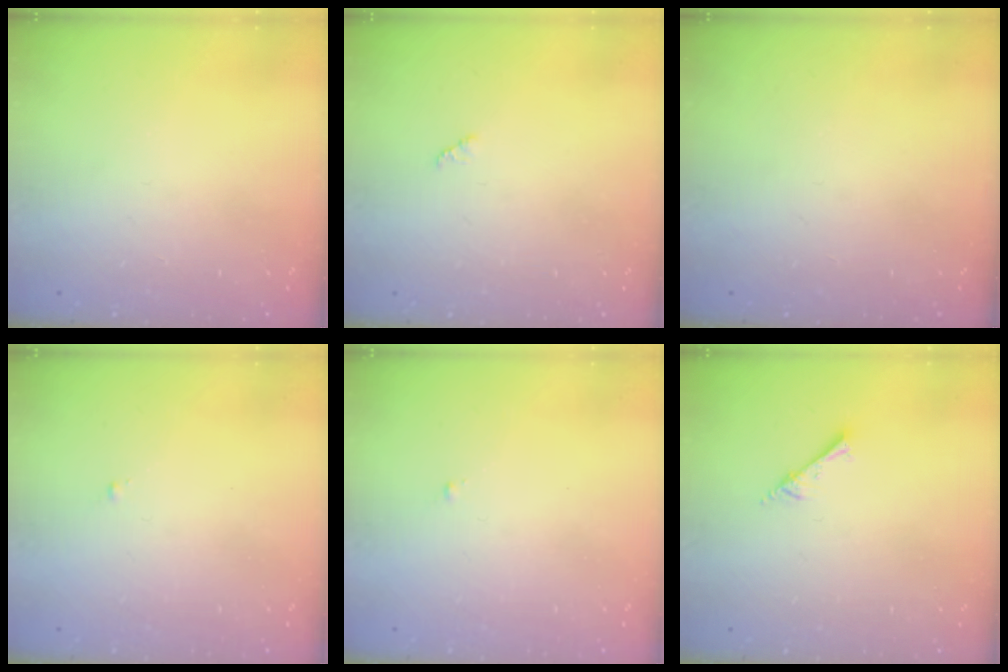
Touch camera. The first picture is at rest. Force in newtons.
{"total": 2.8, "press": 2.8, "slide": 0.4}
{"total": 0.0}
{"total": 0.6, "press": 0.6, "slide": 0.2}
{"total": 0.6, "press": 0.6, "slide": 0.2}
{"total": 2.5, "press": 2.5, "slide": 0.2}